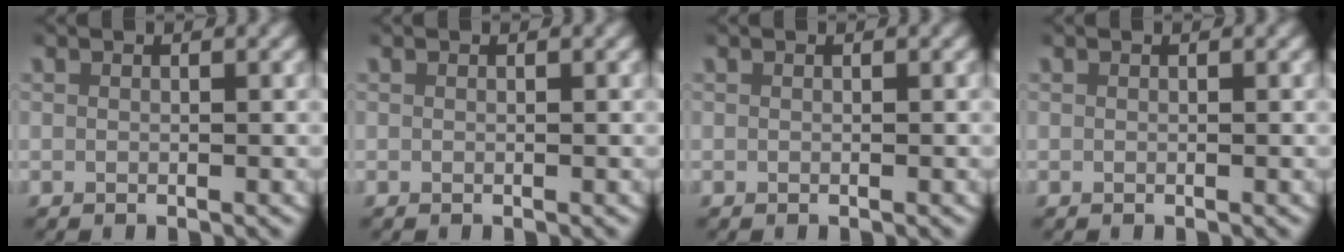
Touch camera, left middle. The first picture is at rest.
{"total": 0.0}
{"total": 0.0}
{"total": 0.0}